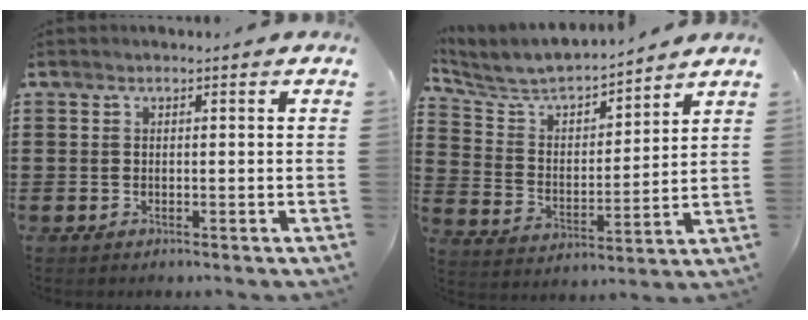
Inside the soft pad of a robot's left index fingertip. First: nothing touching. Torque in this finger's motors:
{"motor_torque": [1.48, -0.66, 0.14, 0.08]}